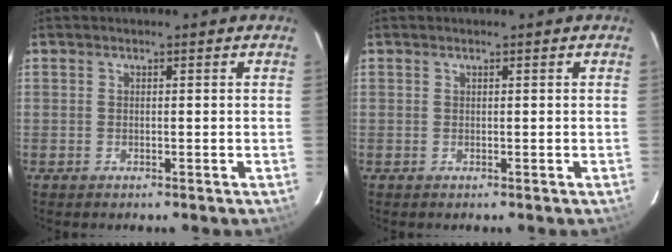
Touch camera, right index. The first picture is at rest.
{"total": 0.0}